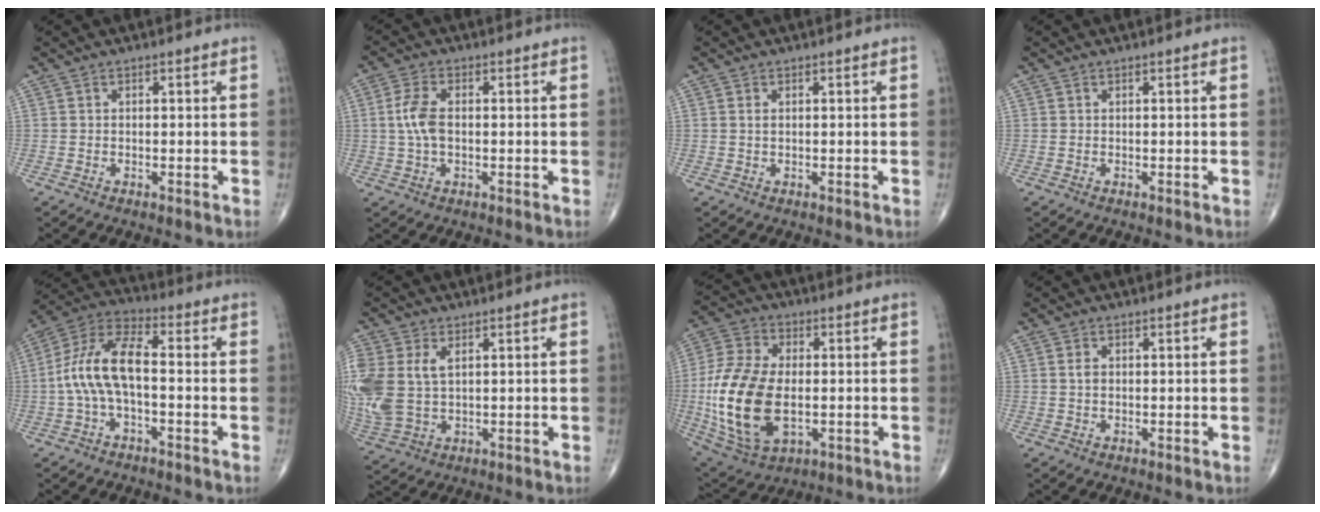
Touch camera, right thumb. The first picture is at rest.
{"total": 5.7, "force": [0.2, 3.0, 4.8], "torque": [-0.110, 0.006, 0.000]}
{"total": 0.9, "force": [0.2, 0.4, 0.7], "torque": [-0.017, 0.001, 0.006]}
{"total": 0.0}
{"total": 11.7, "force": [-1.2, 5.4, 10.4], "torque": [-0.216, 0.043, -0.031]}
{"total": 13.3, "force": [2.4, 8.6, 9.9], "torque": [-0.262, 0.000, 0.057]}
{"total": 20.0, "force": [-2.1, 11.5, 16.3], "torque": [-0.341, -0.007, -0.029]}
{"total": 1.6, "force": [0.2, 1.0, 1.2], "torque": [-0.021, 0.000, 0.006]}